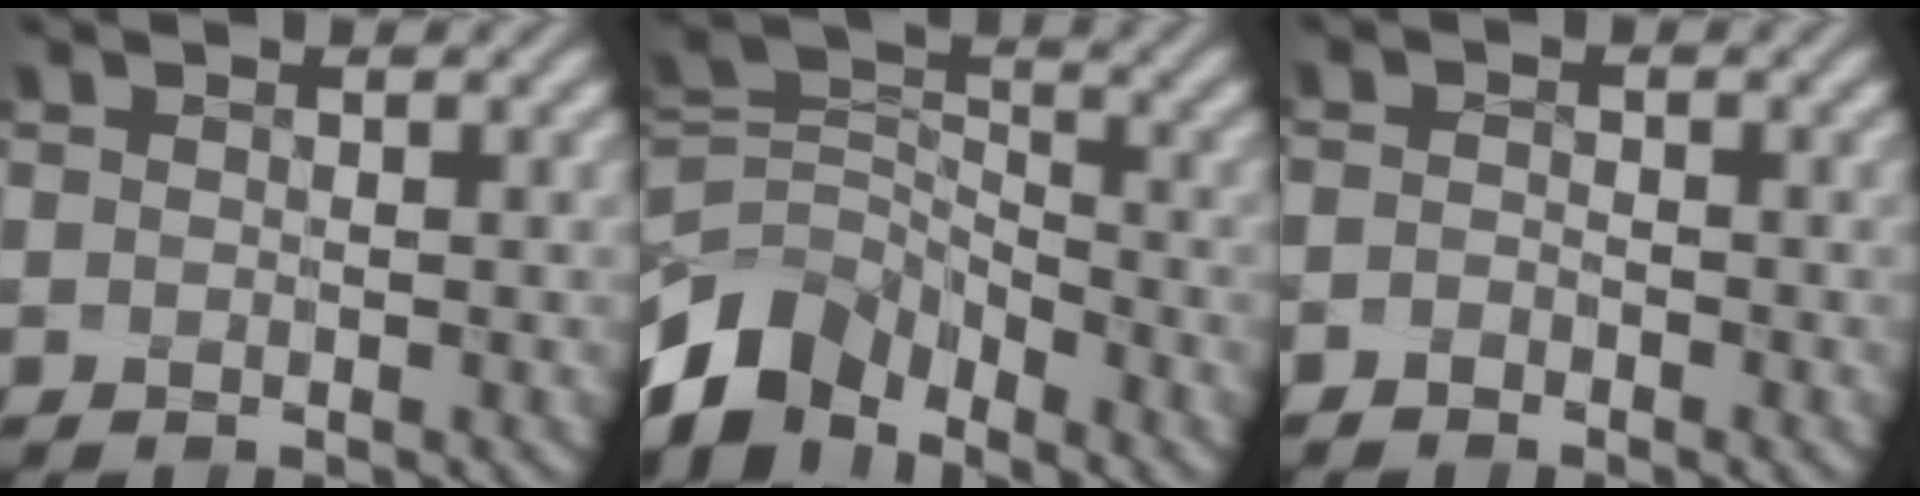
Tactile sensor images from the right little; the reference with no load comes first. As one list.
[{"total": 7.5, "force": [-5.2, 4.3, 3.1], "torque": [-0.048, 0.002, -0.109]}, {"total": 1.0, "force": [-1.0, 0.1, -0.3], "torque": [0.007, 0.007, -0.020]}]